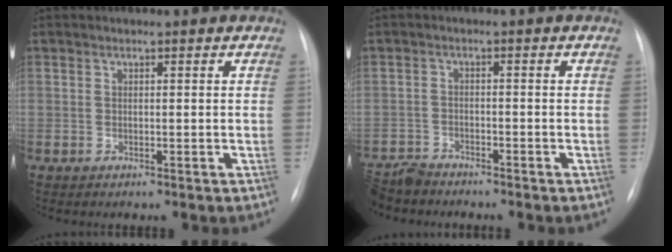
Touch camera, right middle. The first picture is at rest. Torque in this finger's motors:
{"motor_torque": [0.19, -0.54, 0.19, 0.08]}